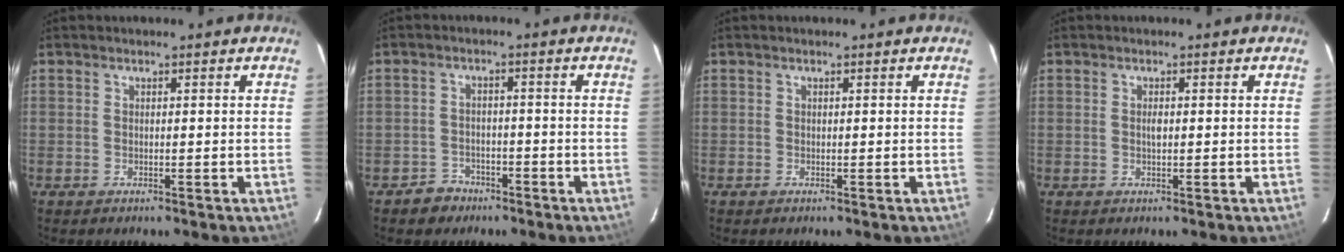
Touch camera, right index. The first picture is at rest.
{"total": 4.4, "force": [-3.0, 3.3, 0.2], "torque": [-0.018, 0.016, -0.045]}
{"total": 0.0}
{"total": 1.0, "force": [0.0, 0.5, 0.9], "torque": [-0.015, 0.002, 0.000]}